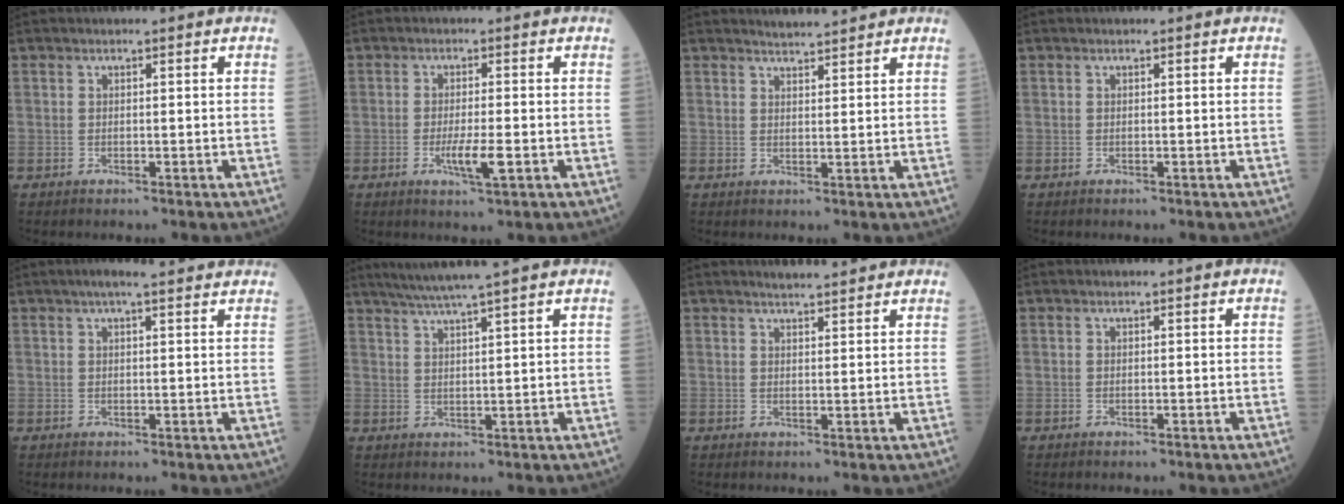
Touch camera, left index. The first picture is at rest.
{"total": 4.1, "force": [-1.4, 0.3, 3.8], "torque": [-0.075, -0.008, -0.023]}
{"total": 3.9, "force": [3.8, 0.3, 1.1], "torque": [-0.022, 0.012, 0.054]}
{"total": 0.0}
{"total": 7.6, "force": [6.2, 0.9, 4.3], "torque": [-0.061, 0.035, 0.077]}
{"total": 7.1, "force": [5.9, -1.2, 3.9], "torque": [-0.066, 0.018, 0.094]}
{"total": 4.8, "force": [4.4, 0.6, 1.9], "torque": [-0.029, 0.016, 0.058]}
{"total": 0.0}